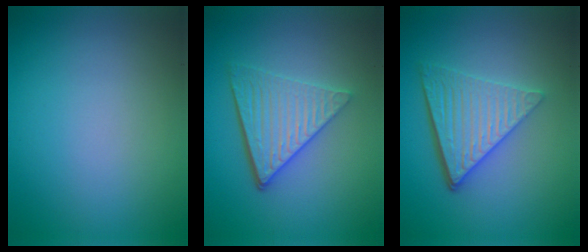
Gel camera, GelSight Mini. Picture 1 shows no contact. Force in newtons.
{"total": 5.4, "press": 3.9, "slide": 3.7}
{"total": 6.1, "press": 4.1, "slide": 4.4}